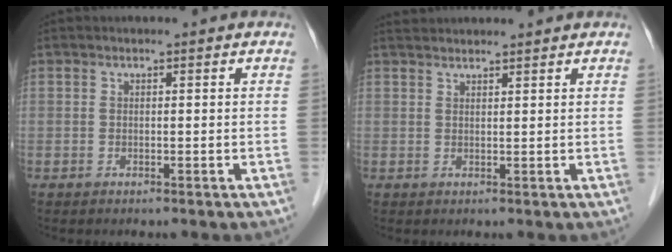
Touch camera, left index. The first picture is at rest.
{"total": 4.7, "force": [4.5, 0.3, 1.2], "torque": [-0.017, 0.035, 0.067]}